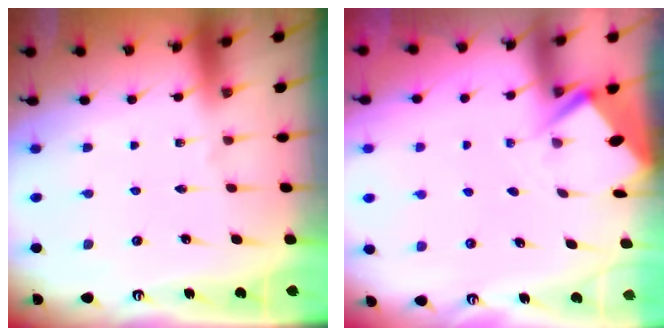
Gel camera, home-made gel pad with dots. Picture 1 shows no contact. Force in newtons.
{"total": 3.0, "press": 2.9, "slide": 0.4}